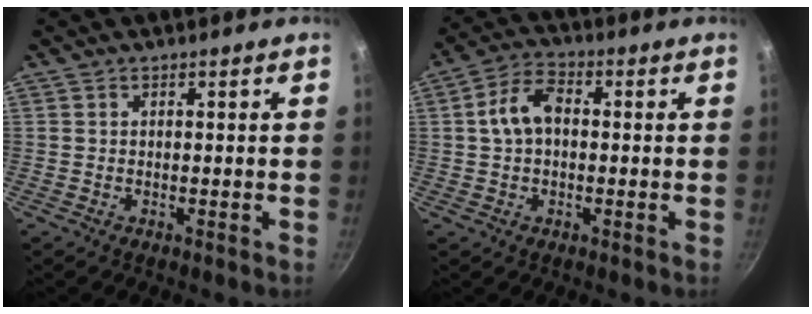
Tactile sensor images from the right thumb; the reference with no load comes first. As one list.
[{"total": 7.6, "force": [0.5, 5.0, 5.6], "torque": [-0.094, 0.026, 0.000]}]